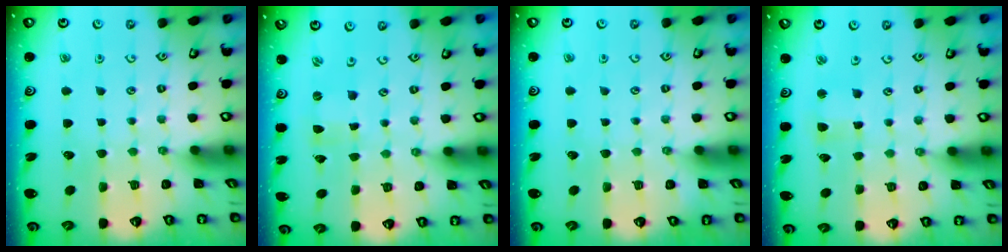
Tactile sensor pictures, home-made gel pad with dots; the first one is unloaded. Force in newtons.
{"total": 0.0}
{"total": 0.0}
{"total": 2.8, "press": 2.8, "slide": 0.2}